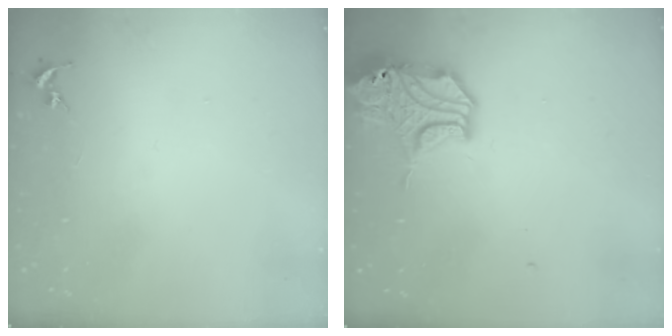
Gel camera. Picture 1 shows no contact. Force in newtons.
{"total": 14.5, "press": 14.4, "slide": 2.2}